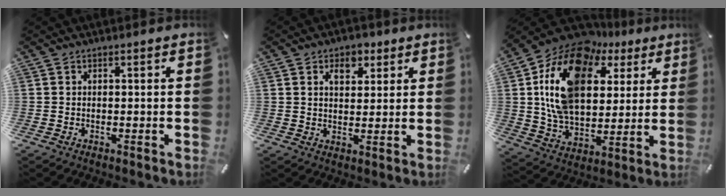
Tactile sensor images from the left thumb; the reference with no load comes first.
{"total": 5.5, "force": [2.8, 3.9, 2.6], "torque": [-0.018, -0.010, 0.040]}
{"total": 20.1, "force": [7.6, 13.2, 13.0], "torque": [-0.273, -0.038, 0.133]}